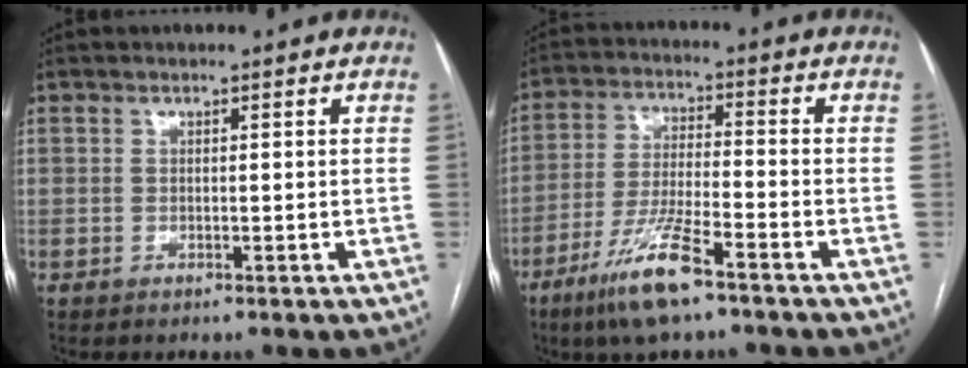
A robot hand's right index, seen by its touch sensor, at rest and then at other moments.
{"total": 10.3, "force": [-6.6, 1.1, 7.8], "torque": [-0.159, -0.023, -0.125]}